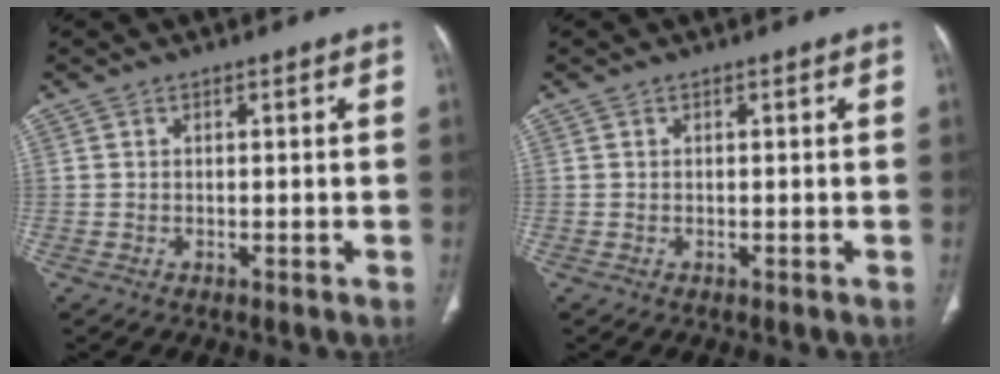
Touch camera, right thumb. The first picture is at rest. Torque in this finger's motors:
{"motor_torque": [1.61, 1.61, 0.00, 0.00, -0.01]}